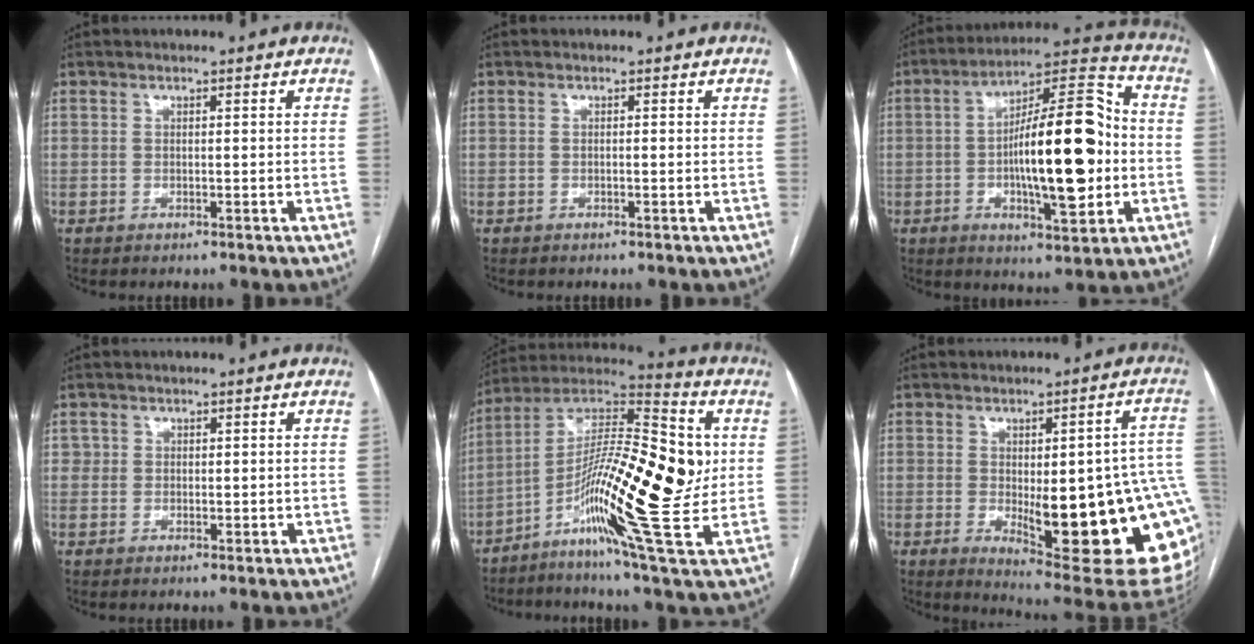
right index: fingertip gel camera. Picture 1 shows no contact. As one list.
[{"total": 0.0}, {"total": 18.6, "force": [-1.6, 4.6, 17.9], "torque": [-0.287, 0.023, -0.025]}, {"total": 1.7, "force": [0.5, 1.5, 0.3], "torque": [0.006, -0.003, 0.006]}, {"total": 23.8, "force": [-2.3, 3.6, 23.4], "torque": [-0.404, 0.005, -0.046]}, {"total": 23.6, "force": [-4.0, 5.1, 22.7], "torque": [-0.195, -0.003, -0.031]}]